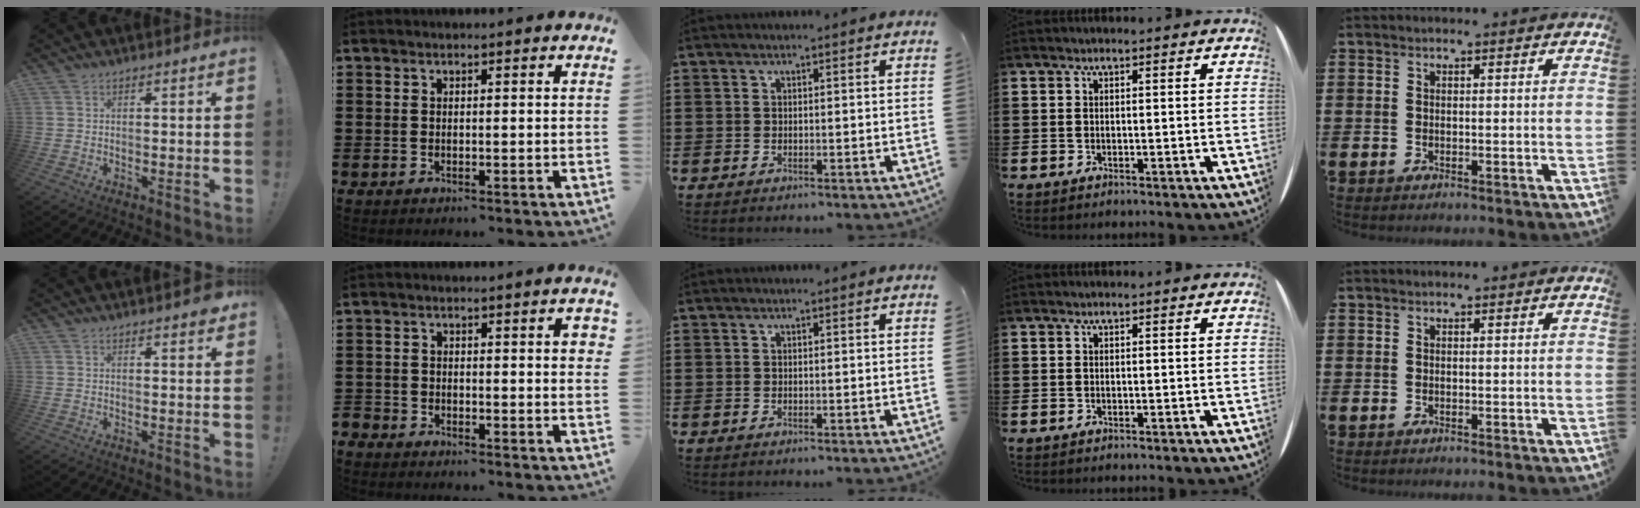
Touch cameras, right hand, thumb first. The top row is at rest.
{"thumb": {"total": 2.2, "force": [1.9, 0.9, 0.7], "torque": [0.006, -0.014, 0.033]}, "index": {"total": 2.3, "force": [-1.7, 0.7, 1.2], "torque": [-0.020, 0.007, -0.038]}}